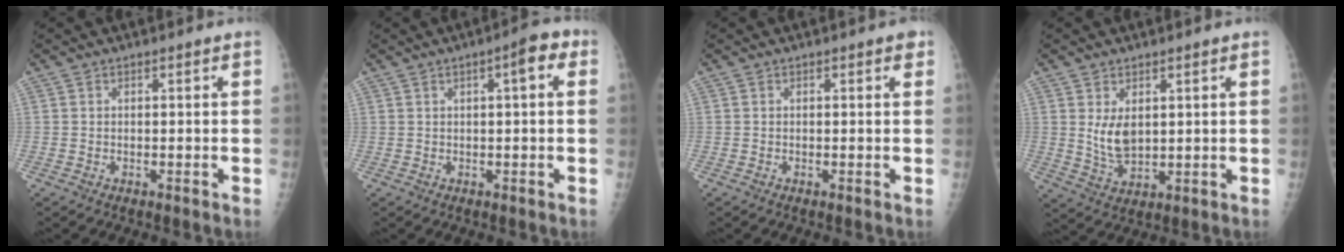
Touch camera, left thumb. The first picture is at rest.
{"total": 5.6, "force": [1.8, 1.7, 5.0], "torque": [-0.064, 0.014, 0.018]}
{"total": 1.3, "force": [0.7, 0.4, 1.0], "torque": [-0.012, 0.000, 0.005]}
{"total": 5.7, "force": [1.6, 3.2, 4.4], "torque": [-0.069, -0.019, 0.042]}